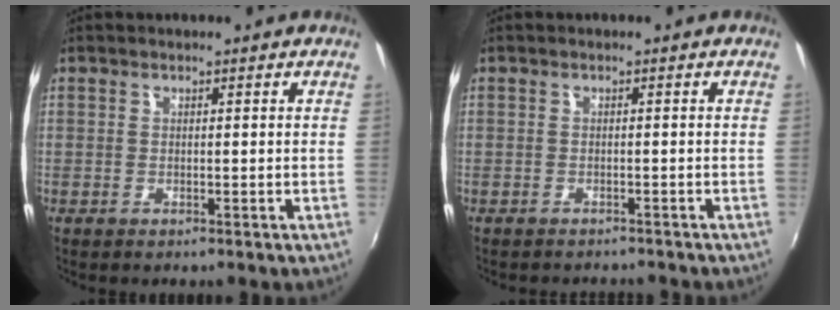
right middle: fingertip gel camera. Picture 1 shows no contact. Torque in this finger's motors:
{"motor_torque": [0.24, -0.35, -0.01, 0.00]}